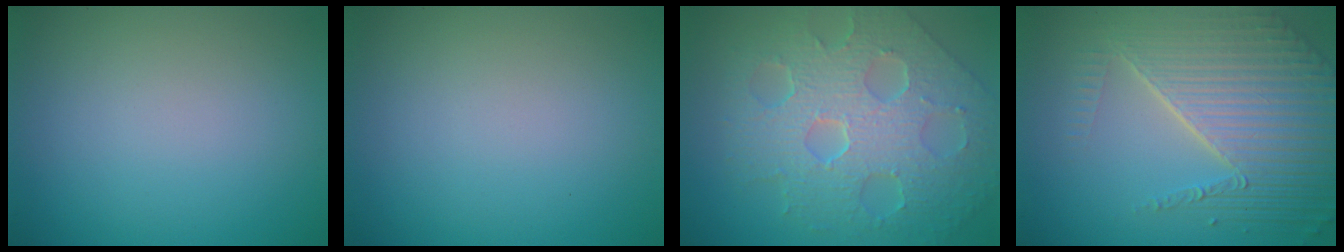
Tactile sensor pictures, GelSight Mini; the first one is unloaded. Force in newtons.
{"total": 0.0}
{"total": 8.7, "press": 6.1, "slide": 6.1}
{"total": 8.6, "press": 5.7, "slide": 6.5}